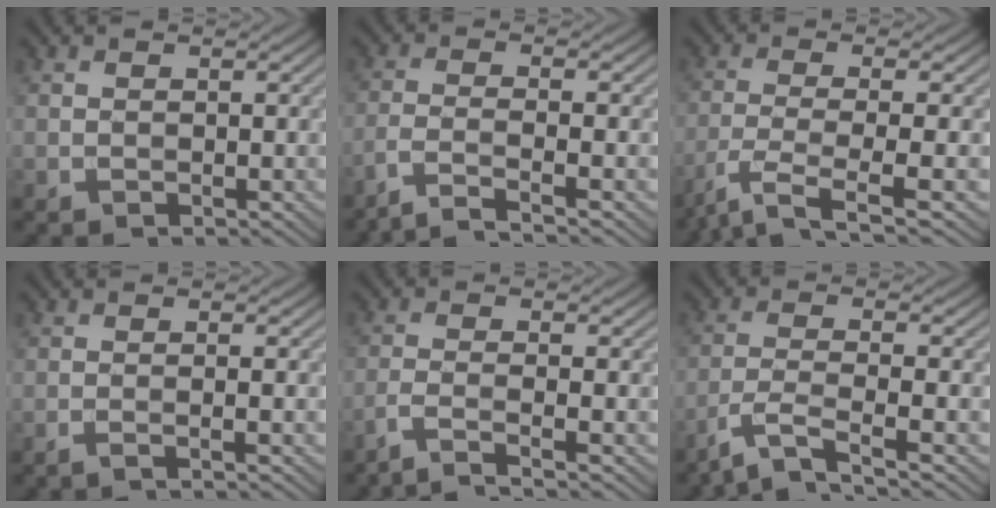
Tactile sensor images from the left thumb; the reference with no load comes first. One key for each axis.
{"total": 4.6, "fx": -3.4, "fy": 0.8, "fz": 3.1, "tx": -0.041, "ty": 0.006, "tz": -0.084}
{"total": 6.0, "fx": -3.5, "fy": 1.2, "fz": 4.7, "tx": -0.090, "ty": -0.008, "tz": -0.078}
{"total": 1.7, "fx": -0.7, "fy": 0.1, "fz": 1.6, "tx": -0.021, "ty": 0.006, "tz": -0.024}
{"total": 3.7, "fx": -2.6, "fy": 0.5, "fz": 2.7, "tx": -0.034, "ty": 0.005, "tz": -0.071}
{"total": 5.6, "fx": -4.0, "fy": 0.9, "fz": 3.8, "tx": -0.064, "ty": -0.001, "tz": -0.092}